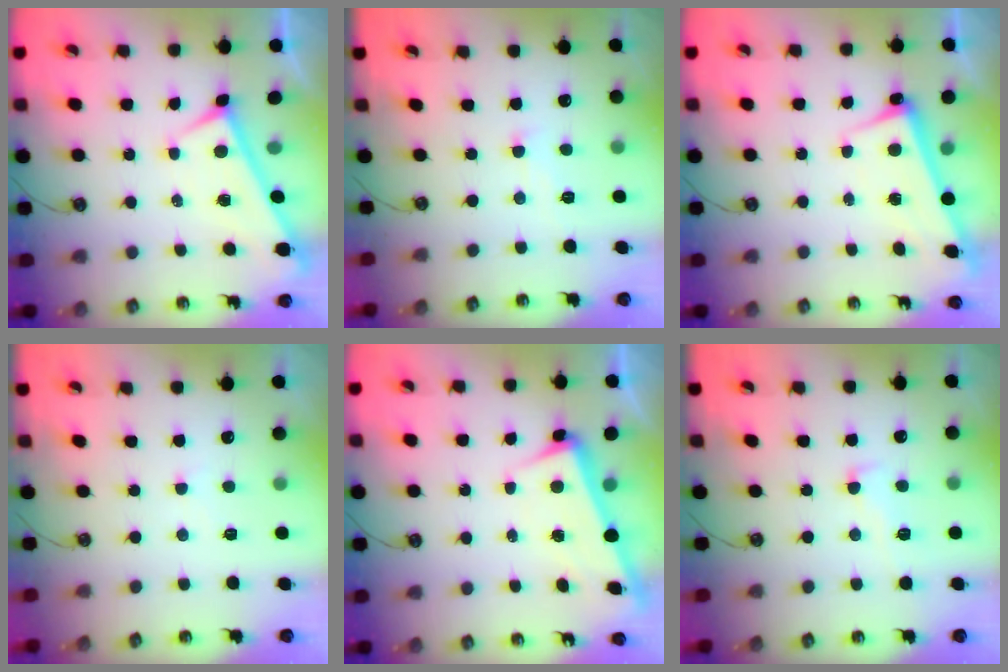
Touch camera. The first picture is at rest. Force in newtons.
{"total": 2.0, "press": 1.9, "slide": 0.6}
{"total": 2.6, "press": 2.4, "slide": 0.9}
{"total": 0.8, "press": 0.6, "slide": 0.6}
{"total": 3.0, "press": 2.9, "slide": 0.8}
{"total": 0.8, "press": 0.1, "slide": 0.8}